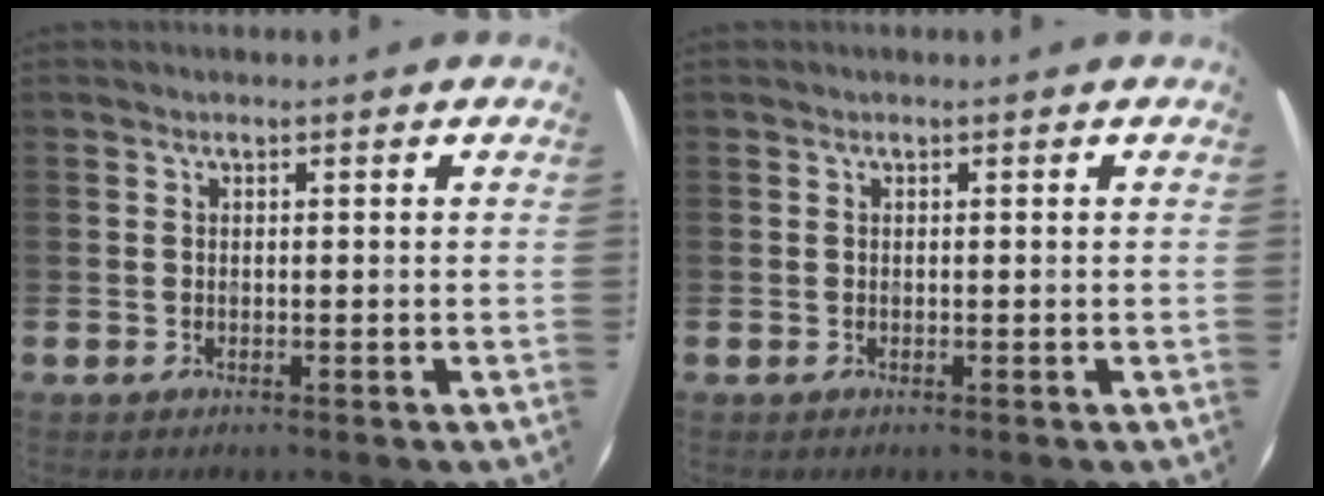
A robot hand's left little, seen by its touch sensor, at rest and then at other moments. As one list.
[{"total": 0.0}]